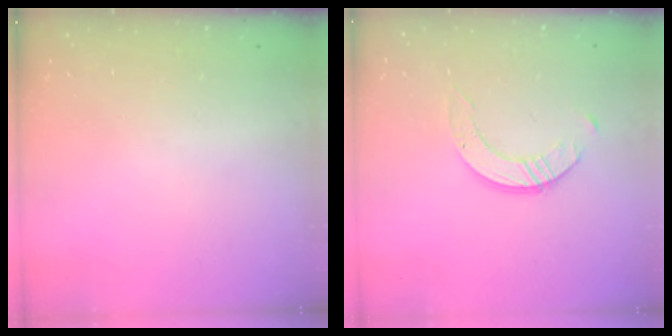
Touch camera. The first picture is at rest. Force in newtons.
{"total": 2.5, "press": 2.5, "slide": 0.3}